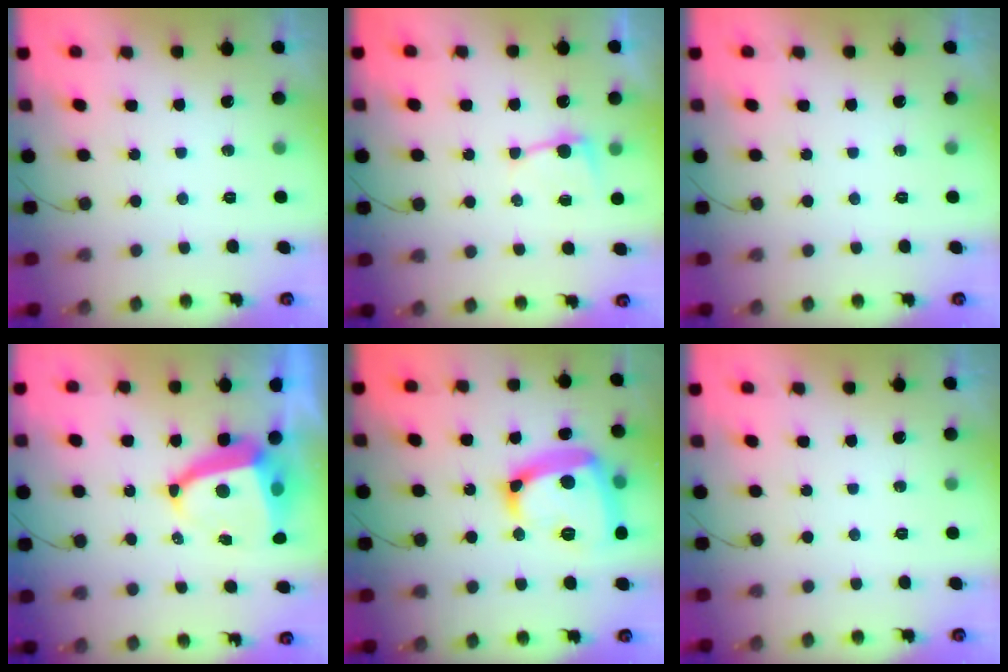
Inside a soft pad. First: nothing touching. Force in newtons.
{"total": 3.7, "press": 3.7, "slide": 0.5}
{"total": 0.0}
{"total": 9.2, "press": 9.2, "slide": 0.9}
{"total": 19.9, "press": 19.9, "slide": 1.7}
{"total": 0.0}